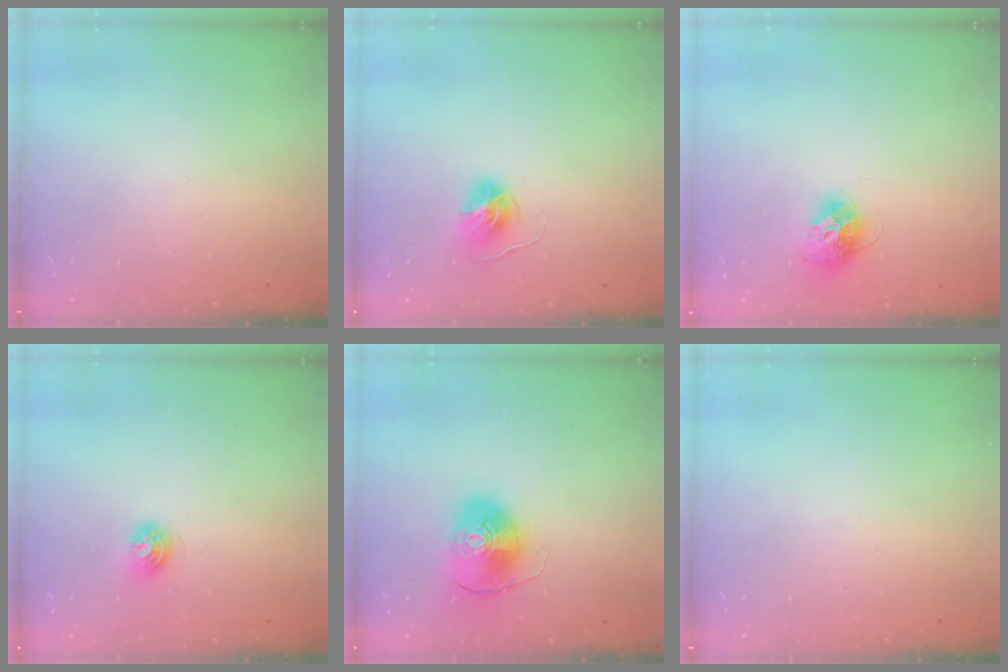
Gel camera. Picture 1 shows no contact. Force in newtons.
{"total": 6.0, "press": 6.0, "slide": 0.6}
{"total": 10.4, "press": 10.4, "slide": 0.5}
{"total": 4.5, "press": 4.5, "slide": 0.6}
{"total": 10.3, "press": 10.2, "slide": 1.5}
{"total": 0.0}